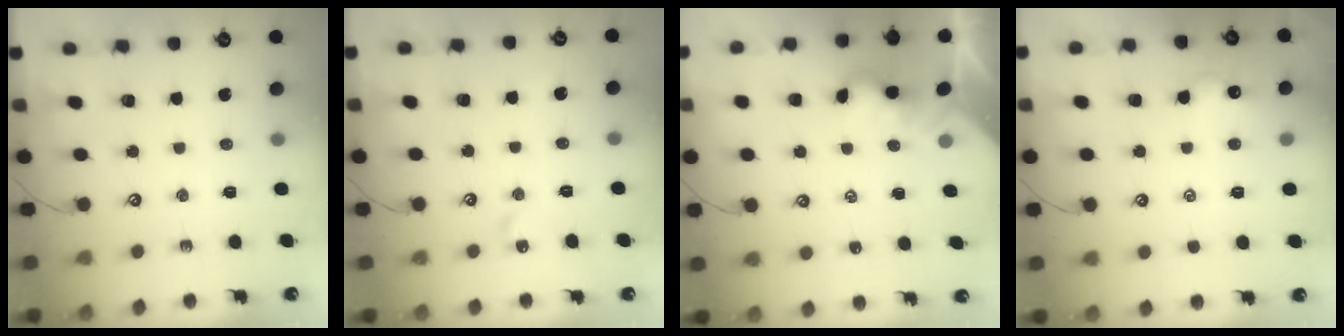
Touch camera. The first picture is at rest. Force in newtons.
{"total": 7.0, "press": 6.9, "slide": 0.5}
{"total": 2.0, "press": 2.0, "slide": 0.3}
{"total": 1.6, "press": 1.5, "slide": 0.6}